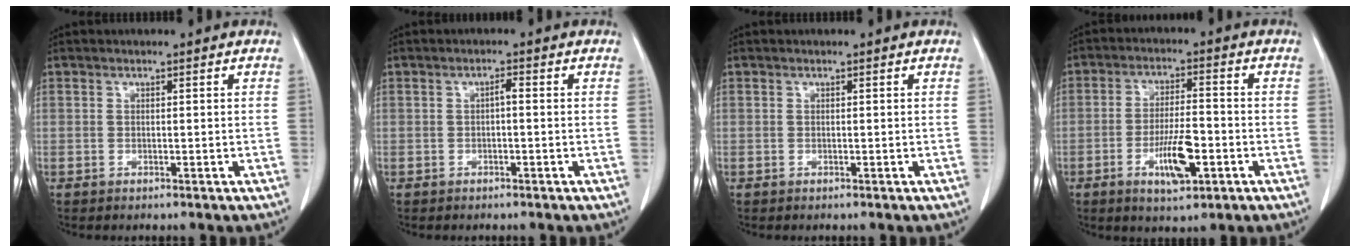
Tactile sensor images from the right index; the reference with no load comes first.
{"total": 1.2, "force": [-0.1, 0.3, 1.1], "torque": [-0.019, 0.004, -0.002]}
{"total": 0.0}
{"total": 7.9, "force": [-2.9, 2.1, 7.0], "torque": [-0.130, -0.002, -0.045]}